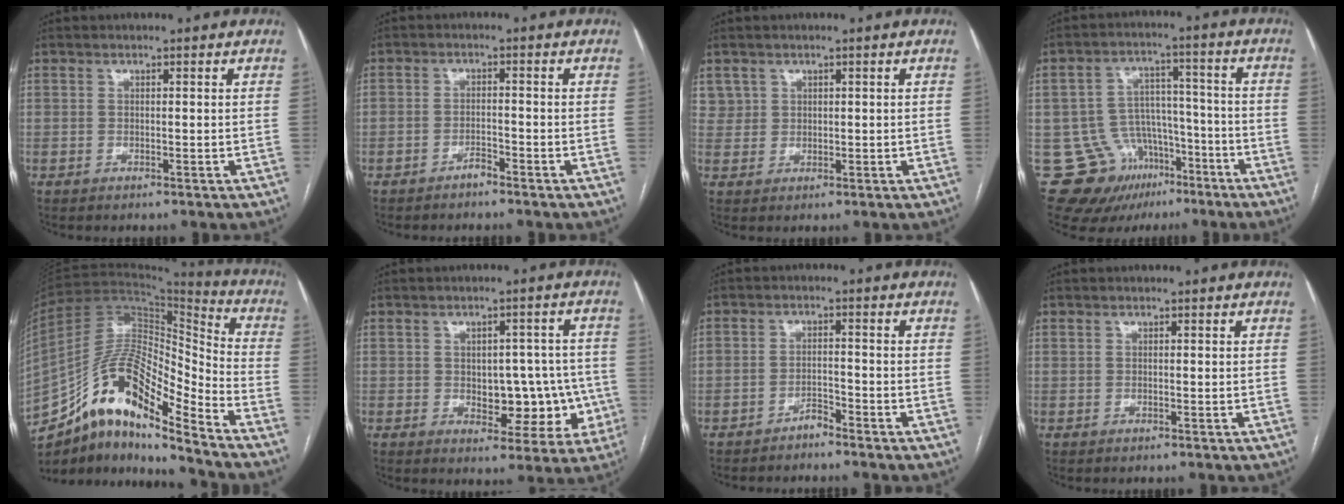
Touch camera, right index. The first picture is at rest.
{"total": 1.8, "force": [-1.6, 0.4, 0.7], "torque": [-0.008, 0.002, -0.027]}
{"total": 2.5, "force": [1.3, 2.2, -0.2], "torque": [0.017, 0.008, 0.020]}
{"total": 12.9, "force": [-7.5, 10.0, 3.2], "torque": [-0.050, 0.068, -0.104]}
{"total": 18.6, "force": [-13.1, 4.2, 12.5], "torque": [-0.232, 0.035, -0.232]}
{"total": 9.6, "force": [-1.6, 5.6, 7.6], "torque": [-0.073, 0.026, -0.007]}
{"total": 2.2, "force": [-2.0, 0.5, 0.6], "torque": [-0.007, 0.001, -0.035]}
{"total": 0.0}